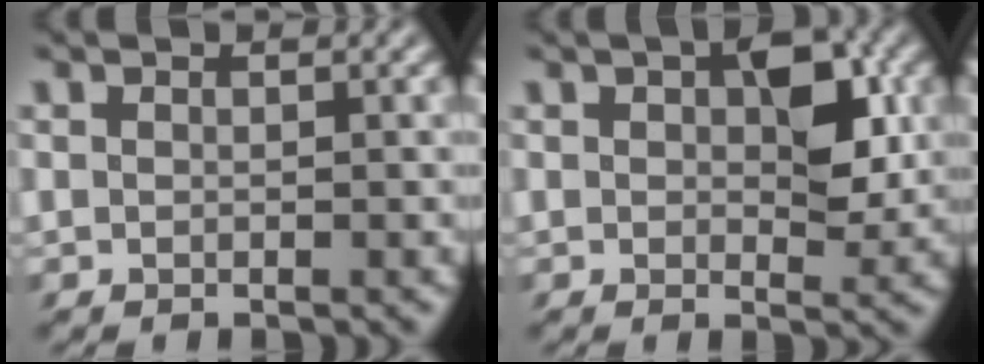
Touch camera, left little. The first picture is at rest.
{"total": 6.0, "force": [1.4, 3.3, 4.8], "torque": [-0.080, 0.003, 0.021]}